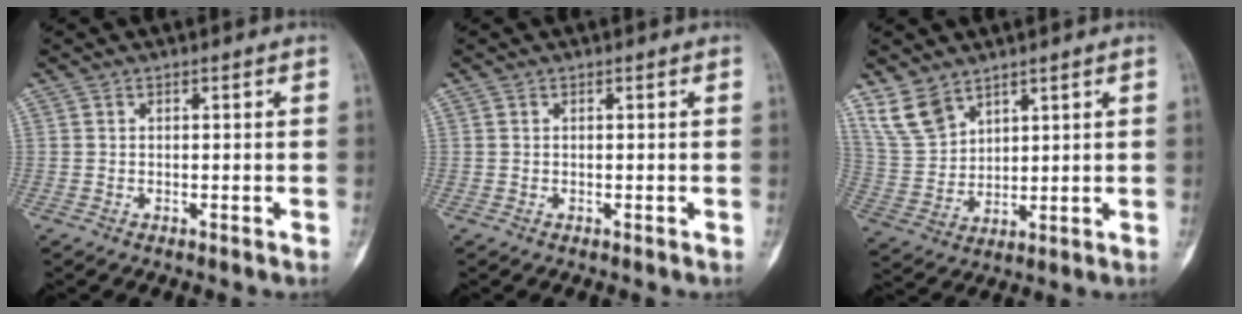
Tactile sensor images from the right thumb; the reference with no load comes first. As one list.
[{"total": 0.0}, {"total": 8.0, "force": [5.9, 4.6, 3.0], "torque": [-0.054, -0.024, 0.134]}]